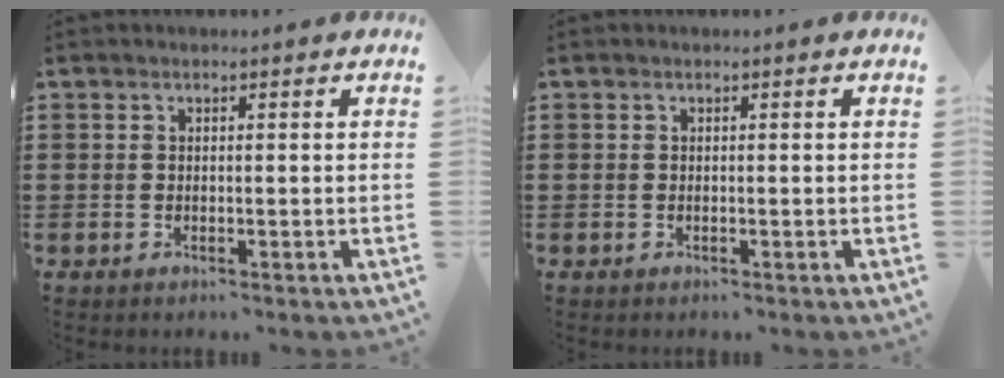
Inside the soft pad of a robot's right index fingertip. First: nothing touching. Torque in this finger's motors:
{"motor_torque": [0.00, 2.14, 0.06, -0.04]}